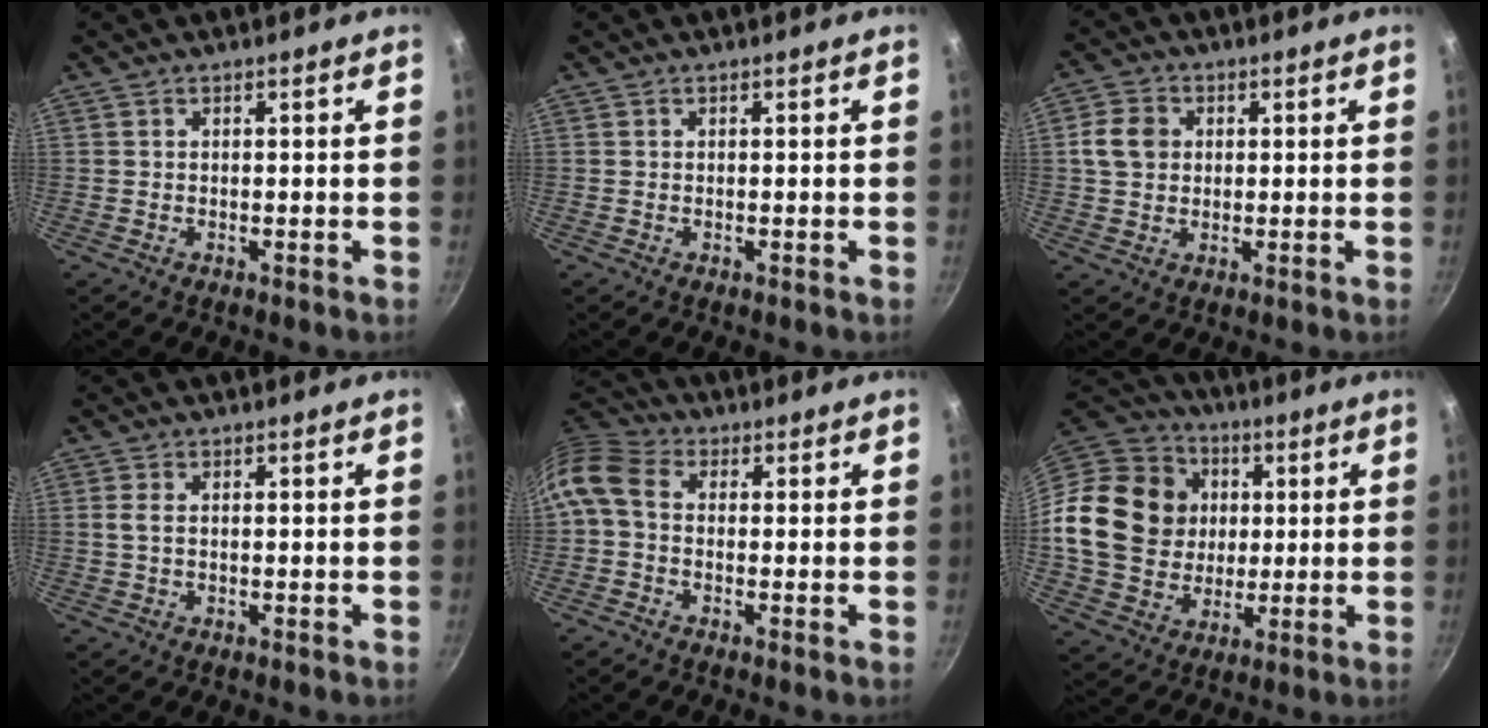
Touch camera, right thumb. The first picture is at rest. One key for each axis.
{"total": 0.0}
{"total": 6.0, "fx": 0.9, "fy": 5.1, "fz": 3.1, "tx": -0.041, "ty": 0.005, "tz": 0.008}
{"total": 2.0, "fx": 0.3, "fy": 1.2, "fz": 1.7, "tx": -0.035, "ty": 0.001, "tz": 0.004}
{"total": 8.4, "fx": -0.4, "fy": 5.9, "fz": 5.9, "tx": -0.130, "ty": 0.031, "tz": -0.026}
{"total": 21.7, "fx": 2.2, "fy": 18.7, "fz": 10.9, "tx": -0.186, "ty": 0.018, "tz": 0.044}